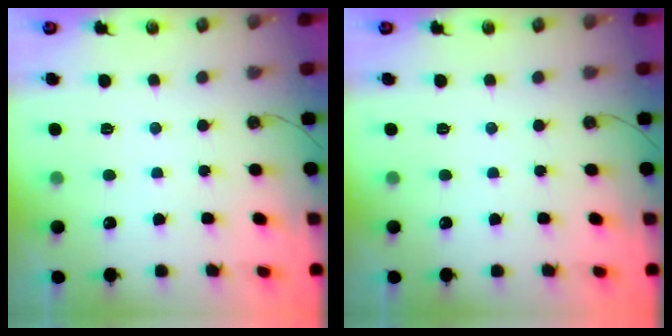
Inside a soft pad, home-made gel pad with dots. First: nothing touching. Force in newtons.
{"total": 0.0}